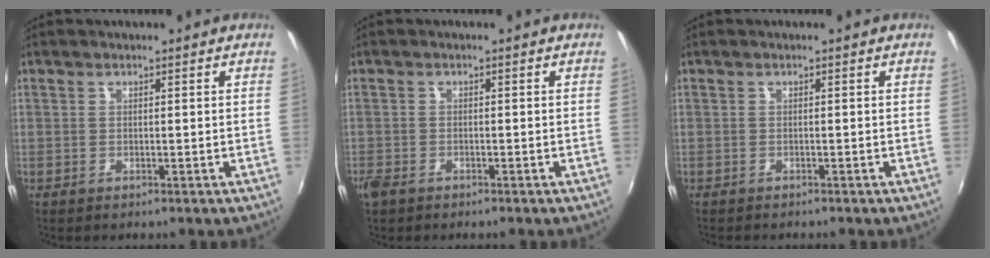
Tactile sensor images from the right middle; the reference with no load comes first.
{"total": 3.0, "force": [-2.2, 1.5, 1.5], "torque": [-0.040, -0.008, -0.043]}
{"total": 1.2, "force": [-1.2, 0.3, 0.3], "torque": [-0.008, -0.007, -0.018]}